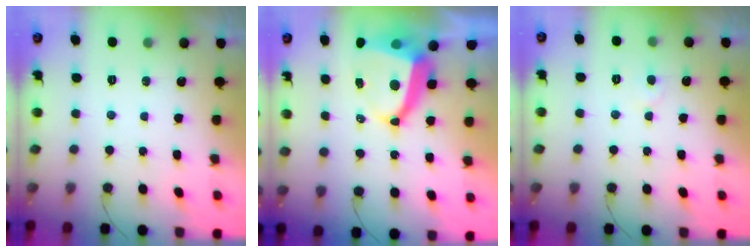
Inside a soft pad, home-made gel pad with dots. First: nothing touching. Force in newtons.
{"total": 9.2, "press": 9.2, "slide": 0.9}
{"total": 3.5, "press": 3.5, "slide": 0.5}